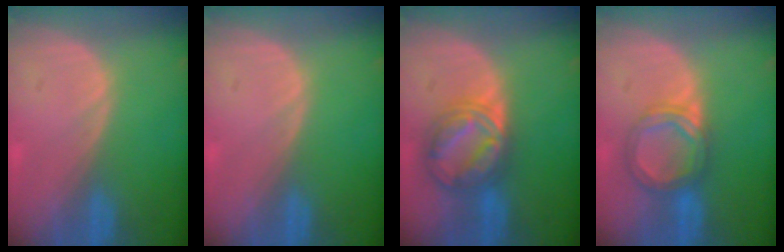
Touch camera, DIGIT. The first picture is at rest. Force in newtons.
{"total": 0.0}
{"total": 7.7, "press": 7.6, "slide": 0.5}
{"total": 5.3, "press": 5.3, "slide": 0.2}